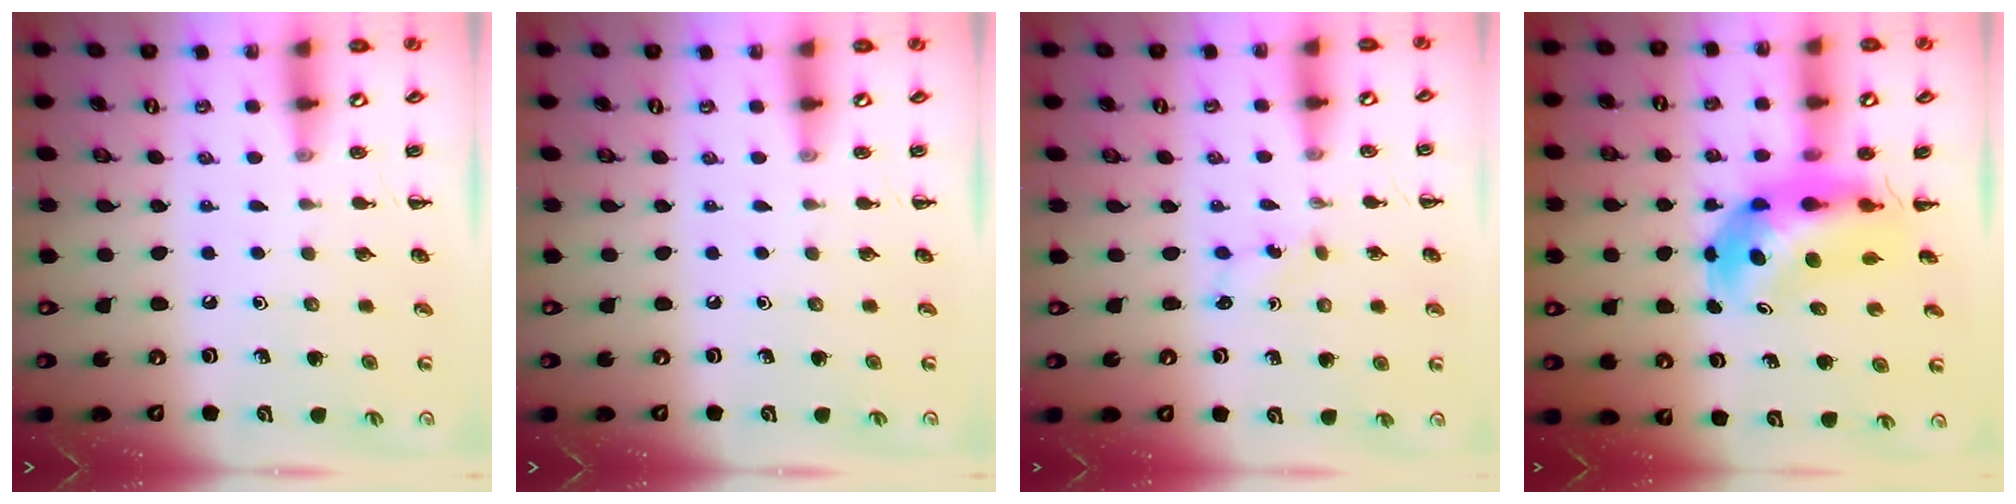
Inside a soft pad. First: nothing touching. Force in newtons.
{"total": 0.0}
{"total": 2.2, "press": 2.1, "slide": 0.8}
{"total": 7.1, "press": 6.7, "slide": 2.2}